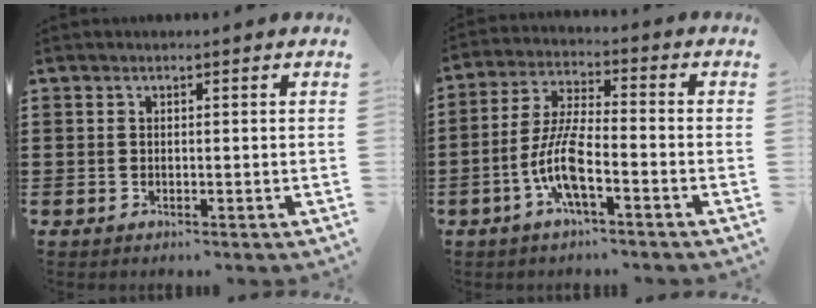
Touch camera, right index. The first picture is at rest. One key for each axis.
{"total": 8.4, "fx": -3.6, "fy": 1.9, "fz": 7.4, "tx": -0.169, "ty": -0.010, "tz": -0.074}